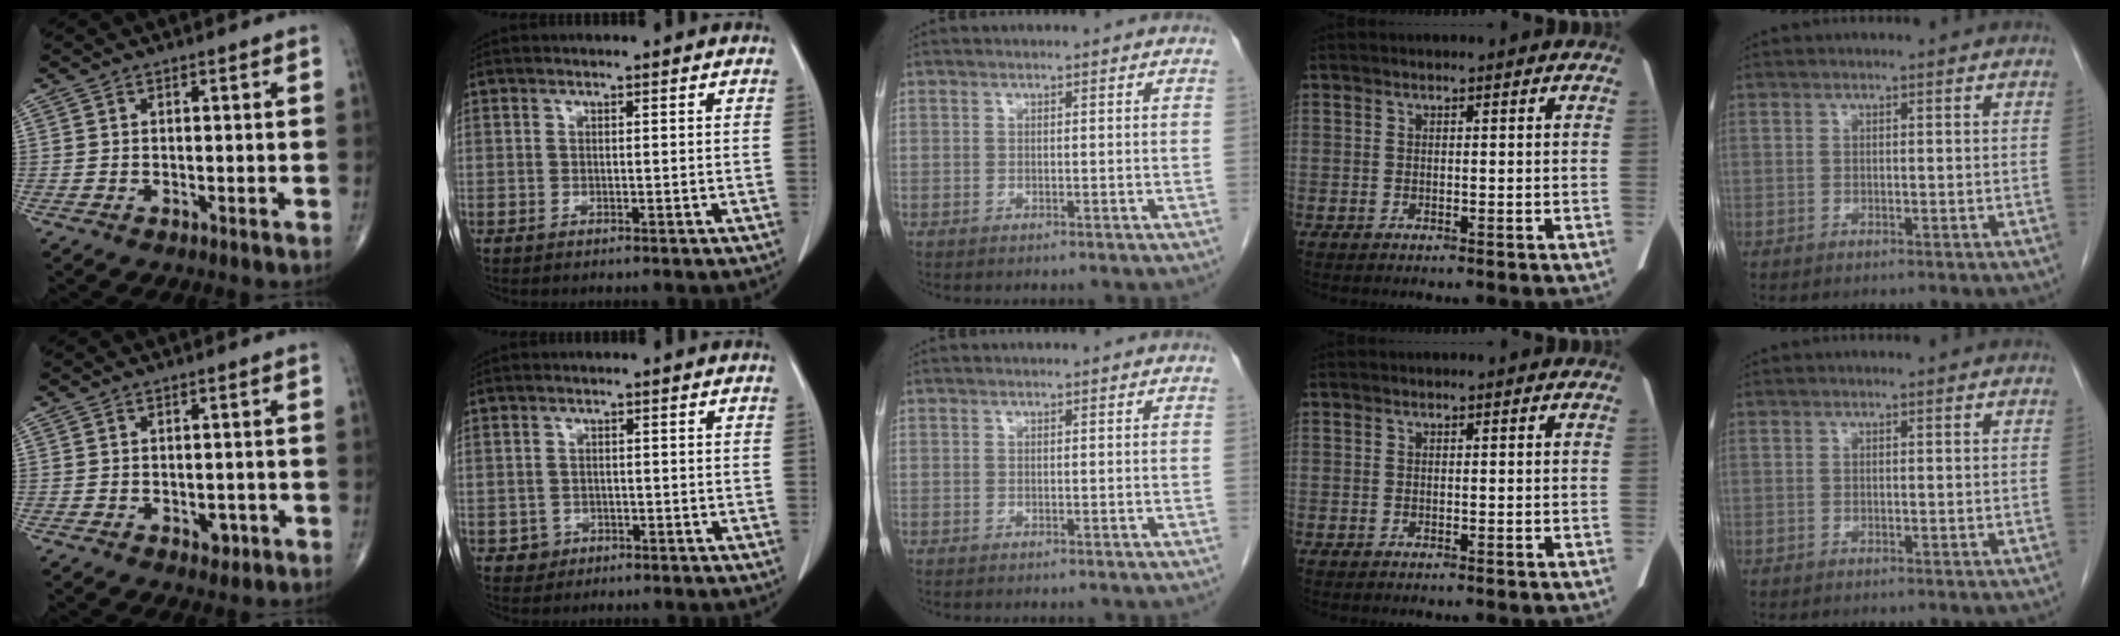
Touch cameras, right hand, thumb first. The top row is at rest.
{"thumb": {"total": 2.3, "force": [-0.9, 1.5, 1.4], "torque": [-0.007, 0.001, -0.009]}, "index": {"total": 2.0, "force": [-0.9, 1.8, -0.1], "torque": [0.008, 0.011, -0.012]}}